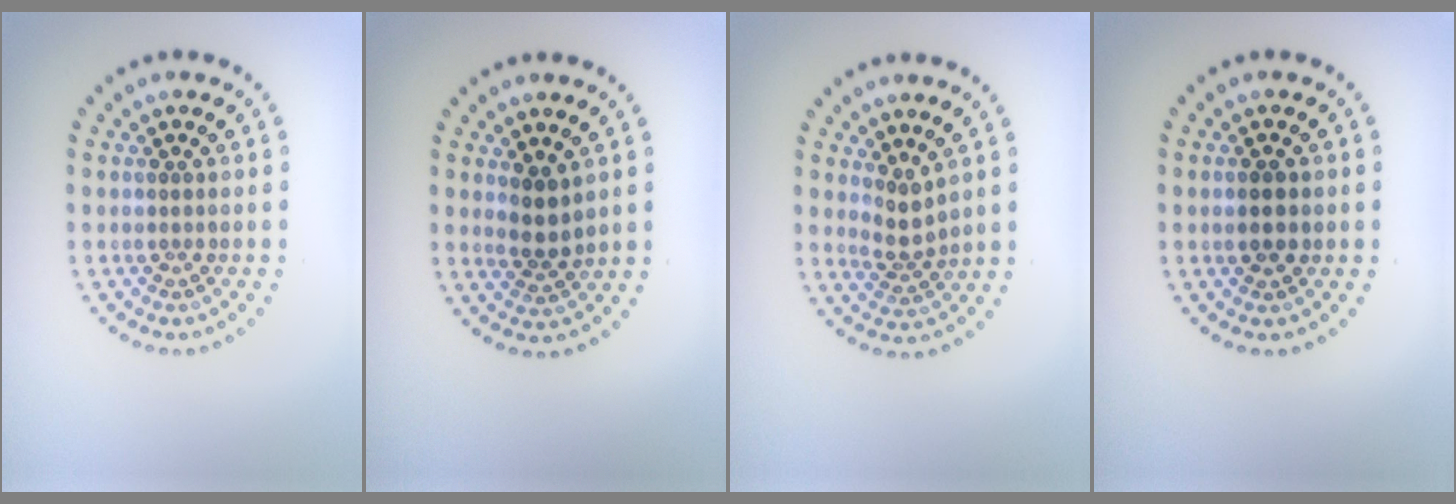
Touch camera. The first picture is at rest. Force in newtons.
{"total": 2.2, "press": 1.9, "slide": 1.3}
{"total": 2.1, "press": 1.4, "slide": 1.5}
{"total": 2.4, "press": 2.4, "slide": 0.1}